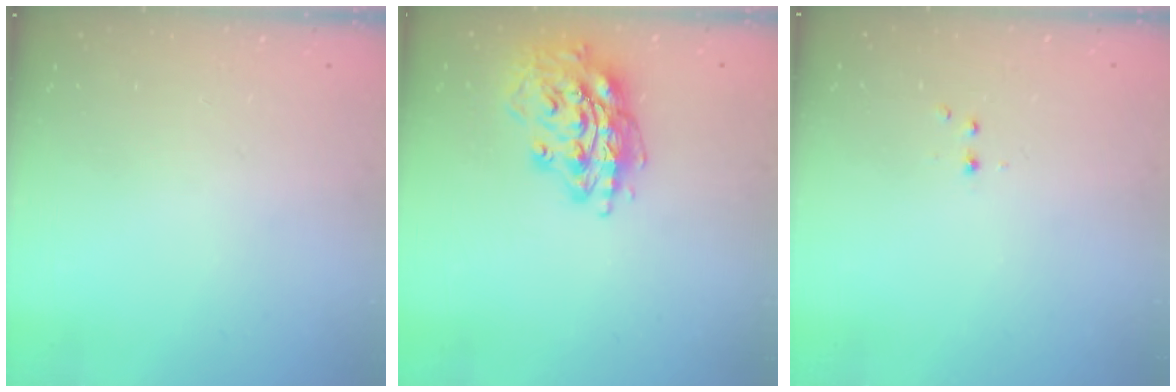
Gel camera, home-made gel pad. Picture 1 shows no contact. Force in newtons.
{"total": 15.6, "press": 15.6, "slide": 1.3}
{"total": 2.2, "press": 1.9, "slide": 1.0}